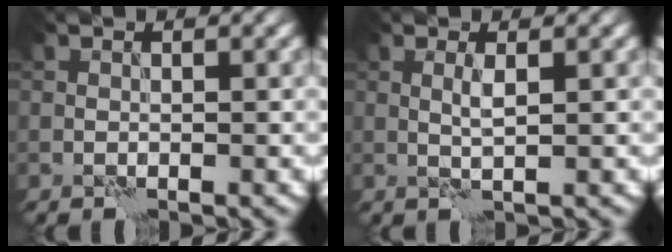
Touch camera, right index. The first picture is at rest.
{"total": 1.3, "force": [0.3, 0.0, 1.2], "torque": [-0.026, 0.003, 0.004]}